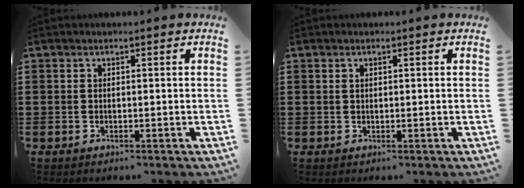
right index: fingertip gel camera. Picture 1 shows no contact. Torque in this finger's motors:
{"motor_torque": [-0.39, 0.64, -0.02, 0.00]}